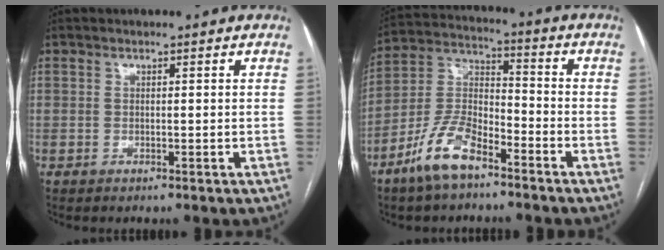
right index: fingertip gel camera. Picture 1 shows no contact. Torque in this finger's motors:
{"motor_torque": [0.20, -0.58, -0.16, -0.15]}